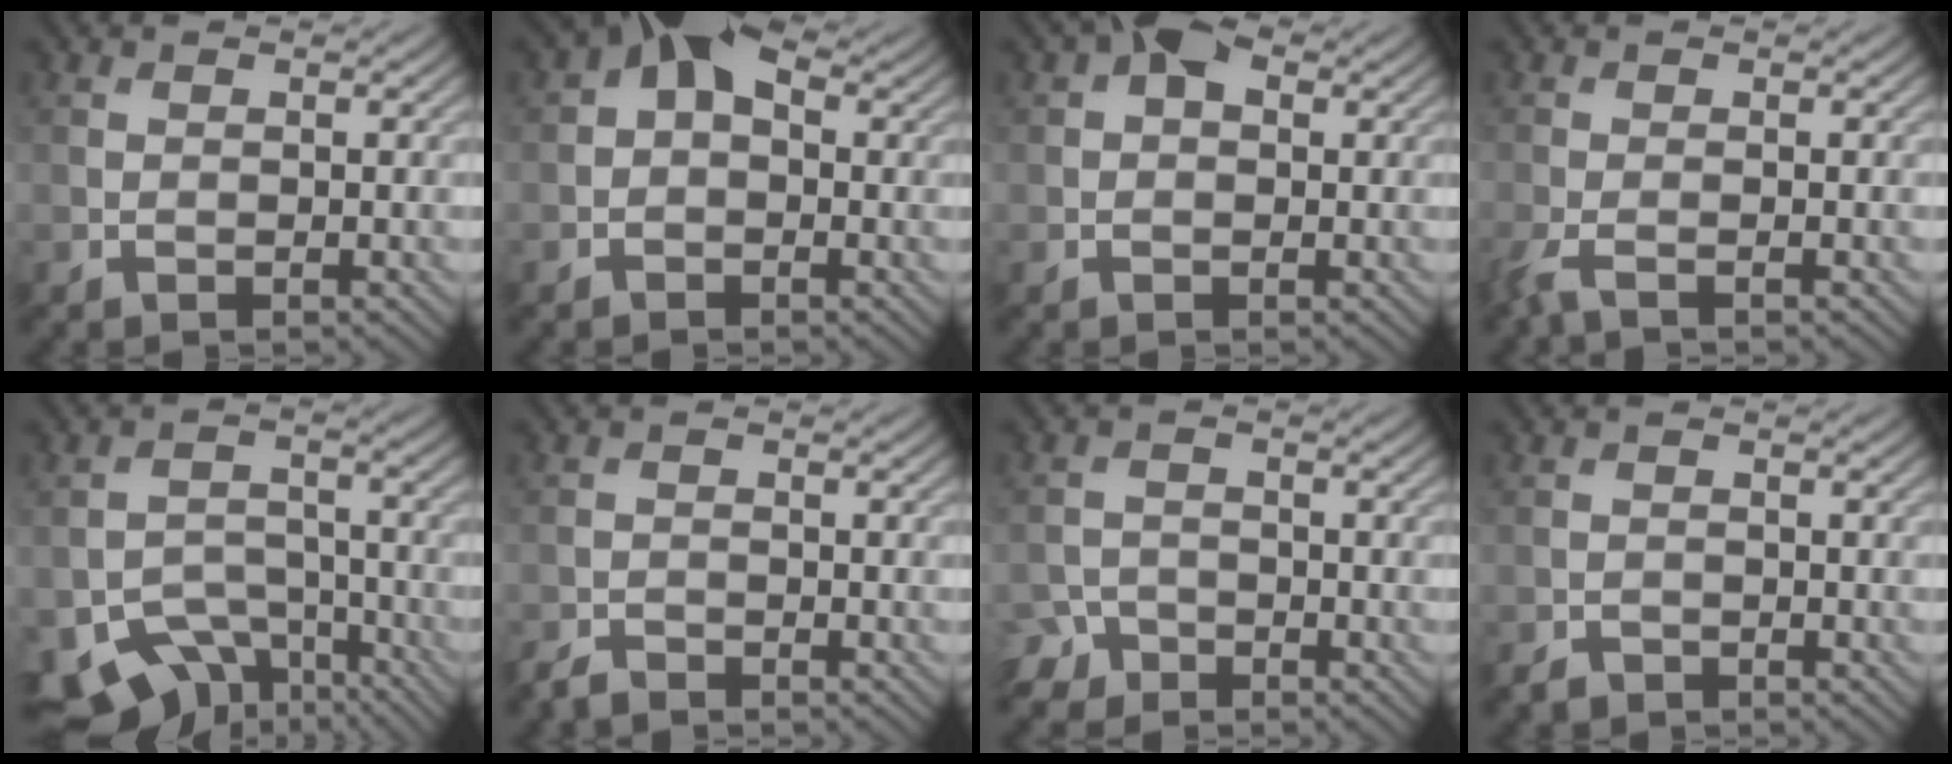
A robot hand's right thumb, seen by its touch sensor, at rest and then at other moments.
{"total": 5.5, "force": [1.5, 3.5, 4.0], "torque": [-0.071, 0.017, 0.009]}
{"total": 3.1, "force": [1.0, 2.0, 2.2], "torque": [-0.033, 0.009, 0.006]}
{"total": 2.1, "force": [-1.5, 0.2, 1.6], "torque": [-0.046, -0.007, -0.039]}
{"total": 9.4, "force": [-6.6, 5.5, 3.9], "torque": [-0.080, -0.027, -0.104]}
{"total": 1.8, "force": [-1.8, 0.3, 0.3], "torque": [-0.008, -0.001, -0.040]}
{"total": 3.0, "force": [-2.5, 1.6, 0.4], "torque": [-0.006, 0.000, -0.055]}
{"total": 1.3, "force": [-1.2, 0.5, 0.1], "torque": [-0.002, 0.000, -0.024]}